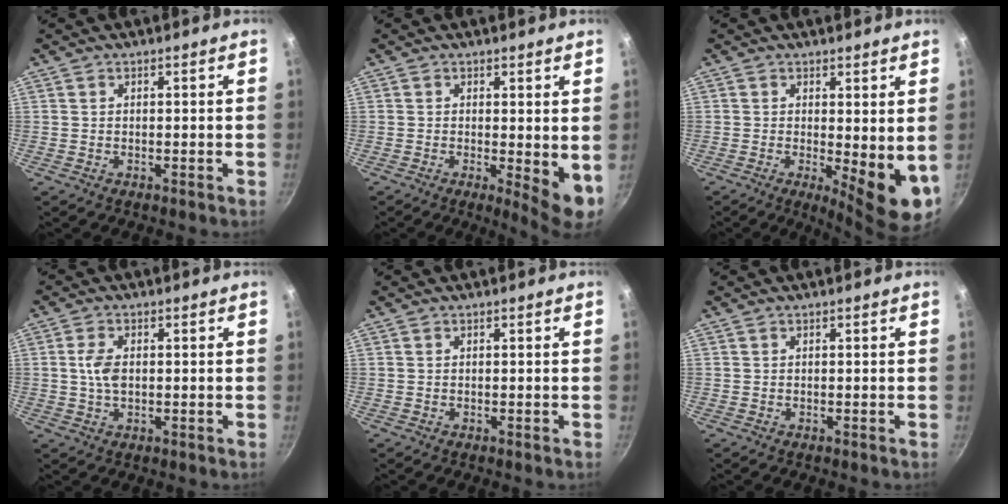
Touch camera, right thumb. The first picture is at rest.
{"total": 6.3, "force": [0.0, 1.9, 6.0], "torque": [-0.079, -0.016, 0.002]}
{"total": 9.3, "force": [-0.2, 3.1, 8.8], "torque": [-0.104, -0.019, 0.005]}
{"total": 4.3, "force": [0.2, 2.5, 3.5], "torque": [-0.065, 0.005, 0.002]}
{"total": 0.0}
{"total": 0.0}